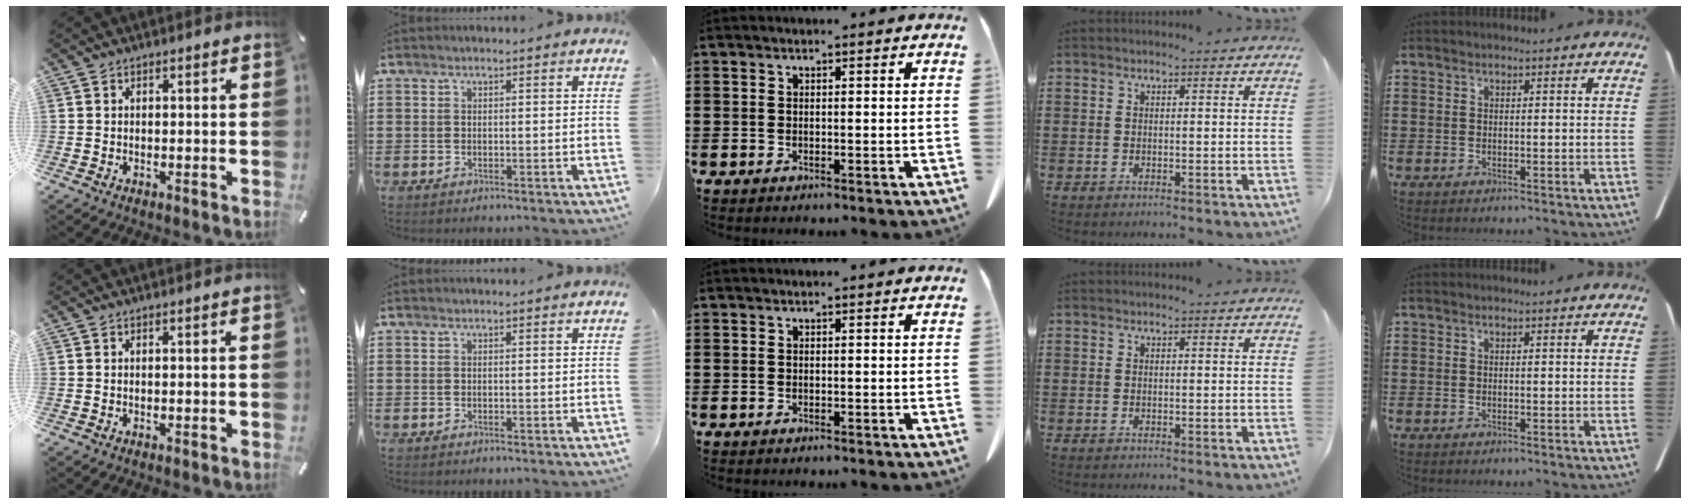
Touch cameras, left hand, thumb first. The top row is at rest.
{}